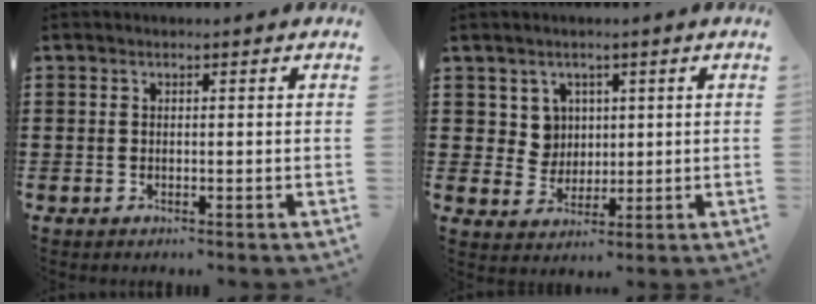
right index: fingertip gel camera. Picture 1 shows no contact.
{"total": 4.6, "force": [1.6, 4.1, 1.4], "torque": [-0.039, 0.008, 0.030]}